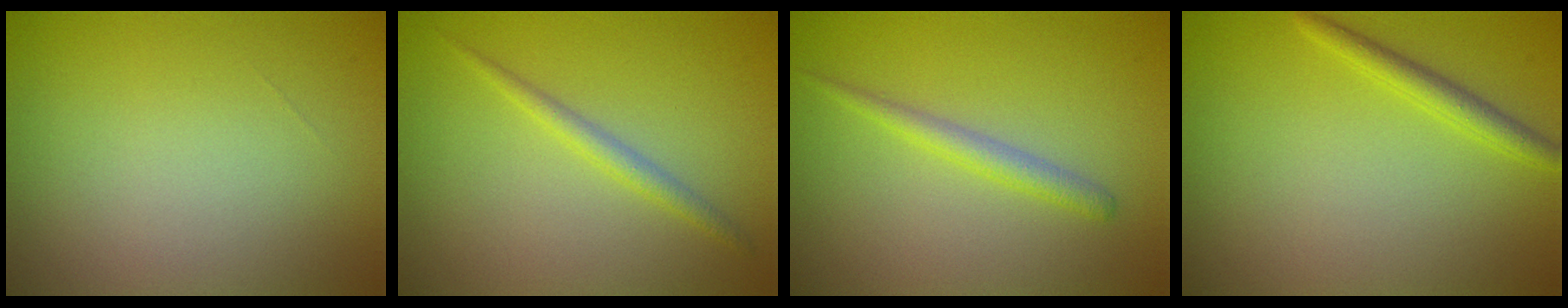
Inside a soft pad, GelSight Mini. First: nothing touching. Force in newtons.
{"total": 1.5, "press": 1.5, "slide": 0.1}
{"total": 1.8, "press": 1.8, "slide": 0.0}
{"total": 1.9, "press": 1.9, "slide": 0.2}